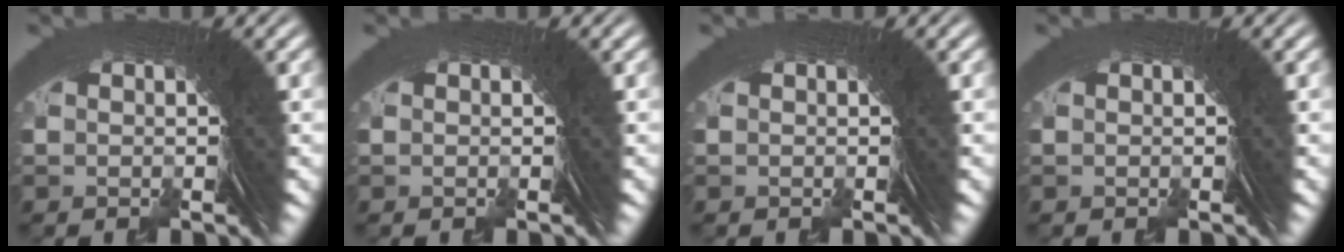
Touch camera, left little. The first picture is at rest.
{"total": 0.0}
{"total": 0.0}
{"total": 0.0}